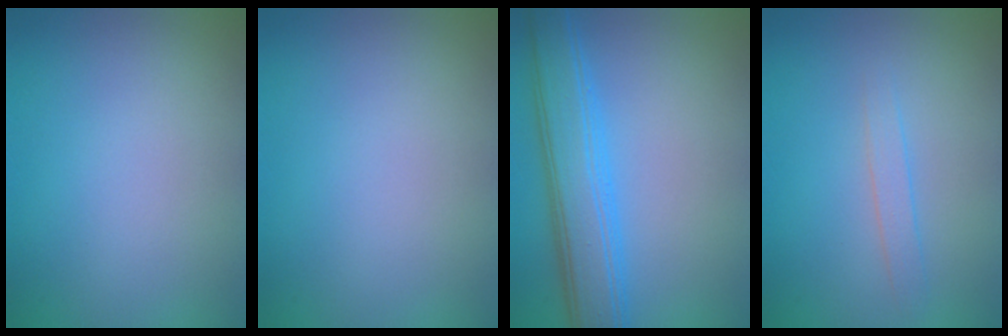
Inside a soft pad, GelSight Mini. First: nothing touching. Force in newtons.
{"total": 0.0}
{"total": 6.1, "press": 6.1, "slide": 0.2}
{"total": 1.2, "press": 1.2, "slide": 0.0}